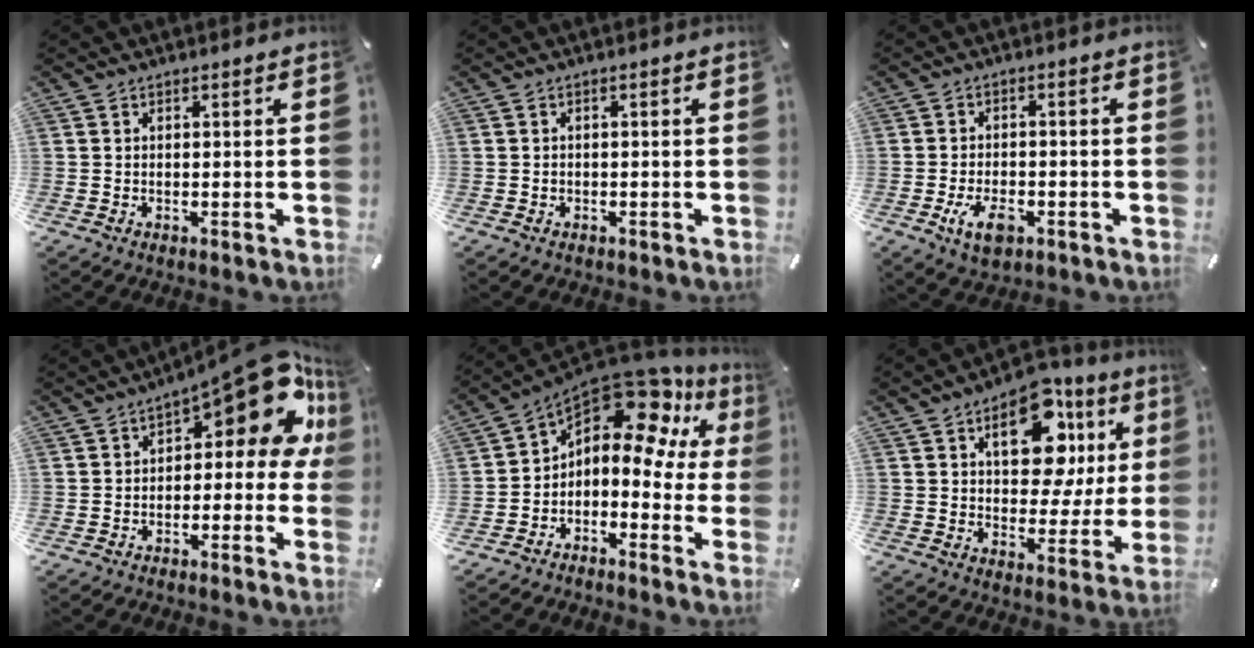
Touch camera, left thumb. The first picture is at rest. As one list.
[{"total": 0.7, "force": [-0.3, 0.6, 0.3], "torque": [-0.006, 0.003, -0.008]}, {"total": 6.5, "force": [-2.6, 3.8, 4.6], "torque": [-0.090, 0.005, -0.050]}, {"total": 13.7, "force": [6.2, 5.7, 10.8], "torque": [-0.145, -0.043, 0.101]}, {"total": 12.2, "force": [8.7, 4.9, 7.1], "torque": [-0.111, -0.084, 0.144]}, {"total": 16.8, "force": [7.1, 10.0, 11.5], "torque": [-0.156, -0.027, 0.118]}]